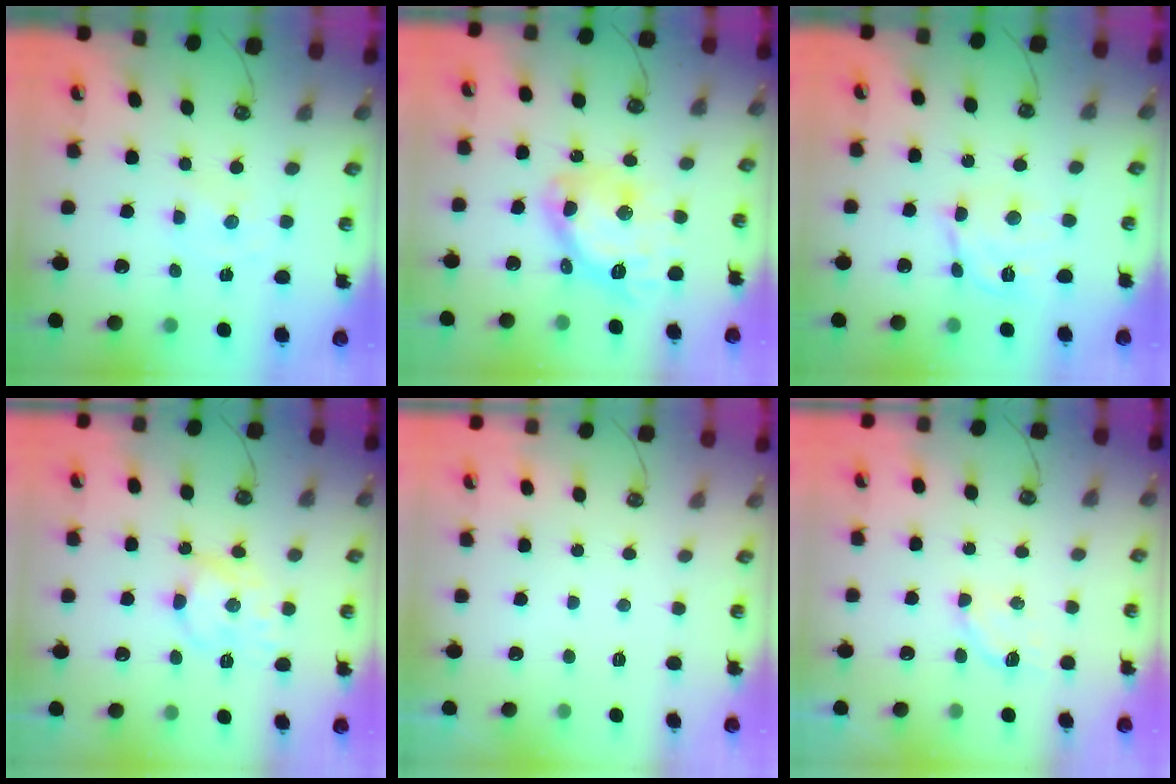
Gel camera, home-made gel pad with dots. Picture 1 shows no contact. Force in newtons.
{"total": 14.9, "press": 14.8, "slide": 1.6}
{"total": 12.1, "press": 12.0, "slide": 1.4}
{"total": 9.2, "press": 9.2, "slide": 0.2}
{"total": 0.0}
{"total": 2.9, "press": 2.9, "slide": 0.7}